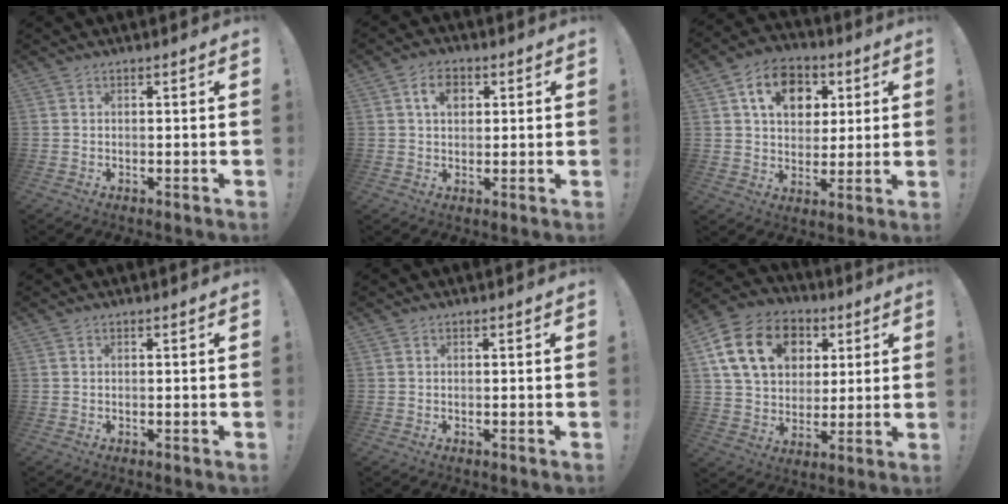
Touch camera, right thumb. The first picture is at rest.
{"total": 5.6, "force": [1.8, 3.5, 4.0], "torque": [-0.061, 0.003, 0.030]}
{"total": 13.9, "force": [5.2, 10.3, 7.8], "torque": [-0.119, -0.004, 0.099]}
{"total": 0.0}
{"total": 0.0}
{"total": 19.7, "force": [6.8, 14.6, 11.3], "torque": [-0.186, -0.010, 0.133]}